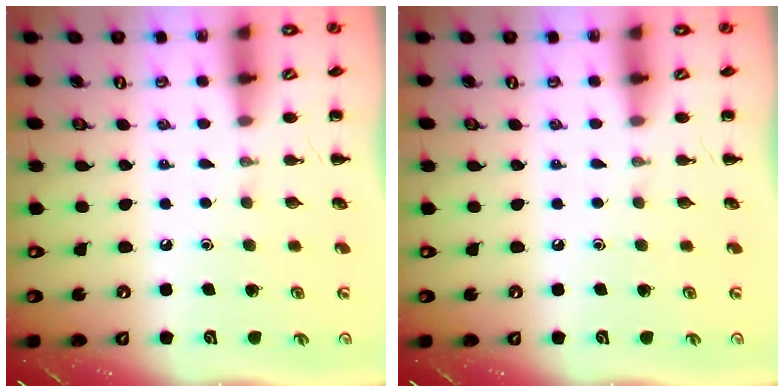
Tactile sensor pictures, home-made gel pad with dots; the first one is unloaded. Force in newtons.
{"total": 0.0}